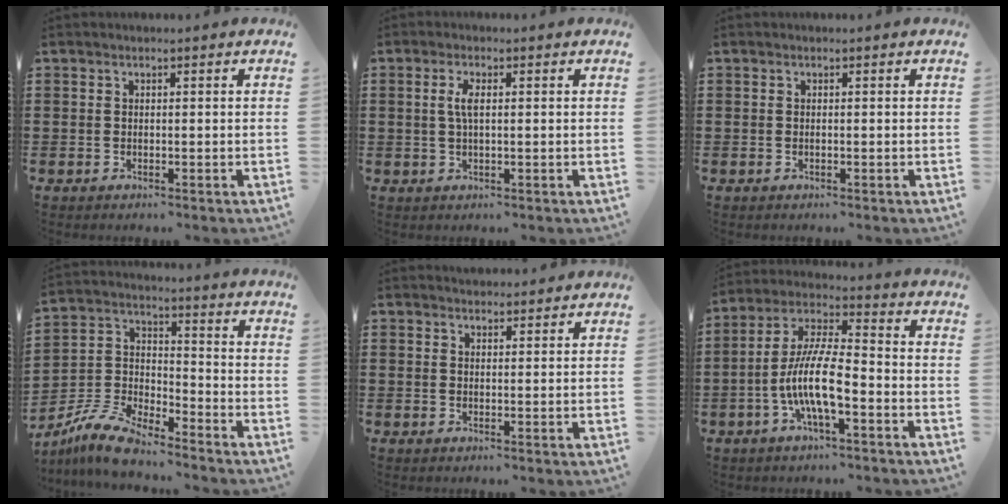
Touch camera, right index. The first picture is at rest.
{"total": 2.6, "force": [0.4, 0.7, 2.5], "torque": [-0.049, 0.003, 0.004]}
{"total": 0.0}
{"total": 8.3, "force": [-7.5, 1.6, 3.1], "torque": [-0.084, 0.008, -0.152]}
{"total": 1.7, "force": [1.7, 0.3, -0.3], "torque": [0.001, 0.004, 0.033]}
{"total": 10.3, "force": [-3.5, 2.7, 9.3], "torque": [-0.209, -0.009, -0.073]}